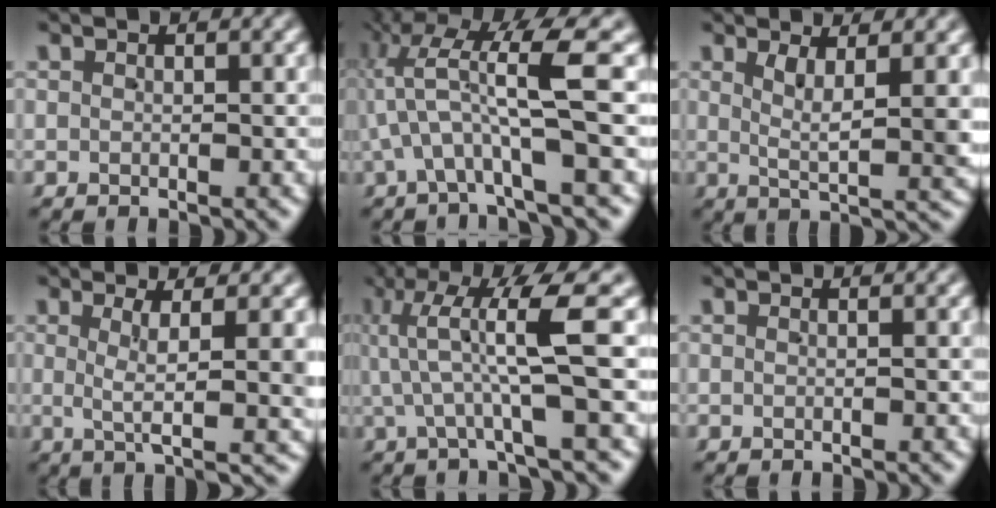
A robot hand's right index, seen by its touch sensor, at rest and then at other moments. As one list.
[{"total": 8.8, "force": [2.2, 4.1, 7.5], "torque": [-0.135, 0.019, 0.026]}, {"total": 4.2, "force": [1.4, 0.2, 3.9], "torque": [-0.058, -0.004, 0.025]}, {"total": 4.7, "force": [1.1, 0.2, 4.5], "torque": [-0.067, -0.006, 0.025]}, {"total": 8.3, "force": [2.7, 2.8, 7.3], "torque": [-0.122, 0.029, 0.030]}, {"total": 0.0}]